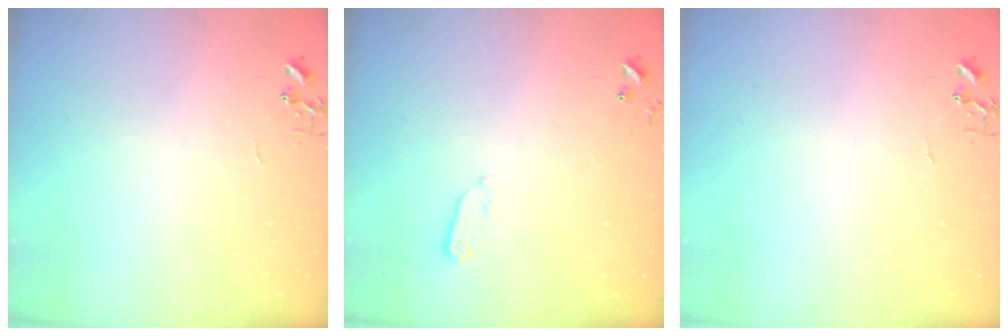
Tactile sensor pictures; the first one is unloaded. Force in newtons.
{"total": 2.7, "press": 2.6, "slide": 0.4}
{"total": 0.0}